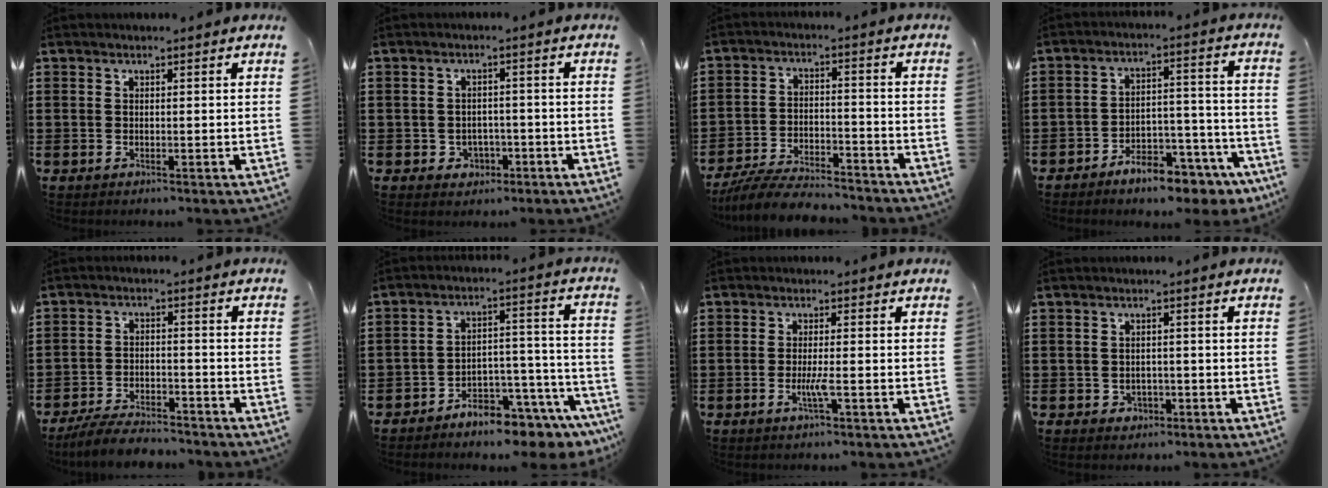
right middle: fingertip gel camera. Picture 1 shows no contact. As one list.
[{"total": 2.1, "force": [-1.1, 1.7, 0.5], "torque": [-0.018, 0.004, -0.028]}, {"total": 7.0, "force": [-6.8, 1.0, 1.6], "torque": [-0.030, 0.010, -0.132]}, {"total": 7.0, "force": [-6.3, 1.7, 2.4], "torque": [-0.039, 0.019, -0.120]}, {"total": 5.5, "force": [-5.3, 0.8, 1.3], "torque": [-0.026, 0.007, -0.105]}, {"total": 6.0, "force": [-5.8, 0.8, 1.2], "torque": [-0.019, 0.012, -0.111]}, {"total": 2.9, "force": [-1.2, 0.2, 2.7], "torque": [-0.047, -0.001, -0.022]}, {"total": 1.5, "force": [-0.8, 1.2, 0.4], "torque": [-0.013, 0.002, -0.019]}]